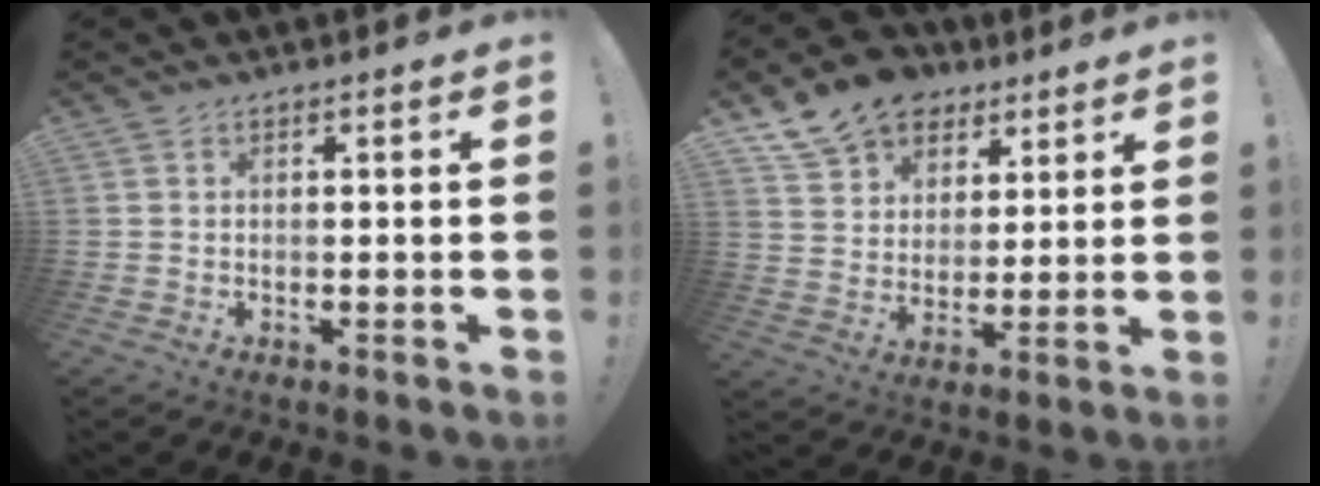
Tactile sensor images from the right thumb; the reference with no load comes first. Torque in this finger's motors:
{"motor_torque": [1.32, 1.53, 0.04, 0.24, 0.21]}